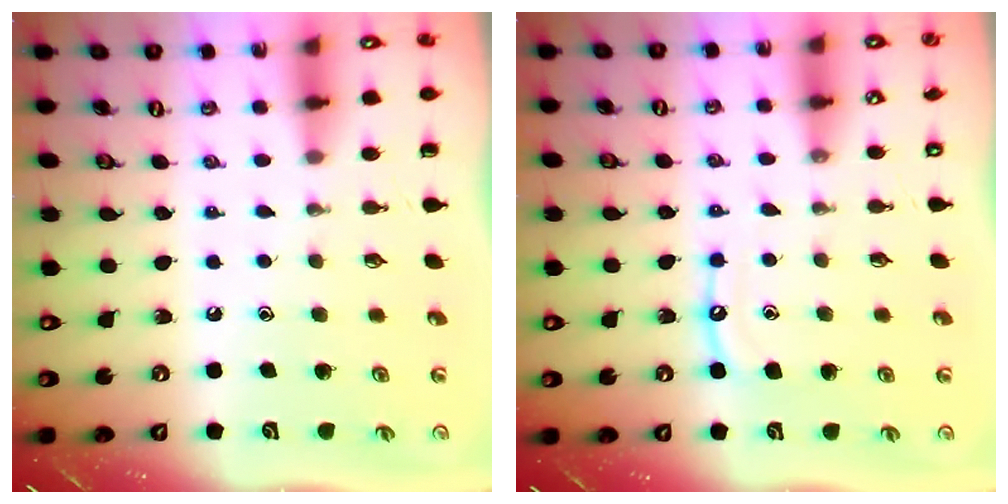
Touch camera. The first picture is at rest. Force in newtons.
{"total": 6.8, "press": 6.7, "slide": 0.6}